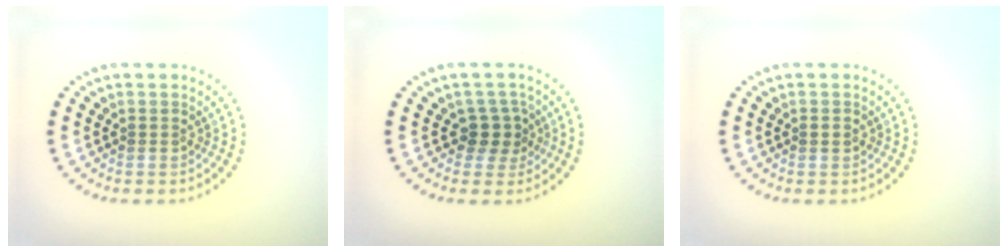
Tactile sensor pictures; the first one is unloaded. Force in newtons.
{"total": 2.3, "press": 1.8, "slide": 1.3}
{"total": 0.9, "press": 0.9, "slide": 0.0}